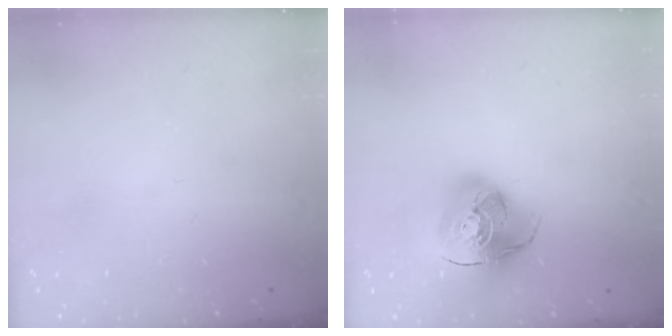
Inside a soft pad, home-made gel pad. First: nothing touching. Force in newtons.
{"total": 14.9, "press": 14.7, "slide": 2.0}